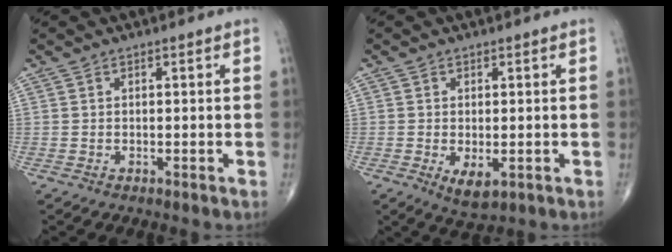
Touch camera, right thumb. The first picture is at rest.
{"total": 4.2, "force": [-1.1, 2.0, 3.5], "torque": [-0.059, -0.012, -0.010]}